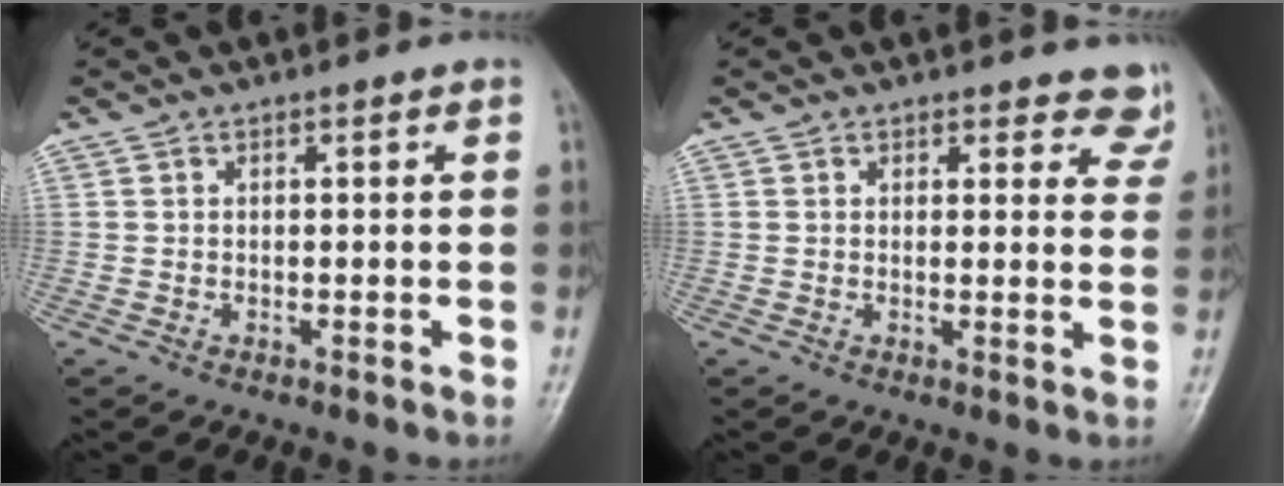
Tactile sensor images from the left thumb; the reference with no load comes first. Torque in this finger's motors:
{"motor_torque": [-0.18, -0.15, -0.20, -0.06, 0.04]}